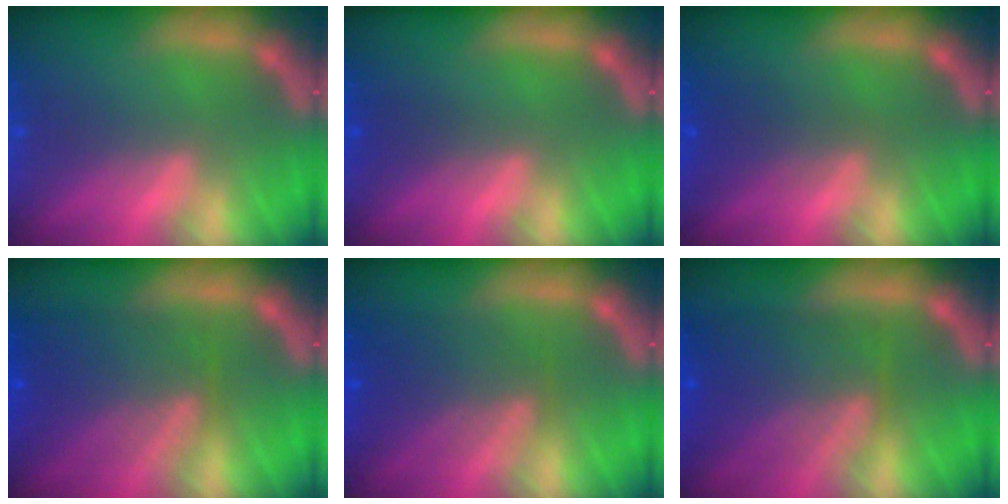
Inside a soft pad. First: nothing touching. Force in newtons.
{"total": 0.9}
{"total": 2.5}
{"total": 7.6}
{"total": 6.1}
{"total": 8.1}